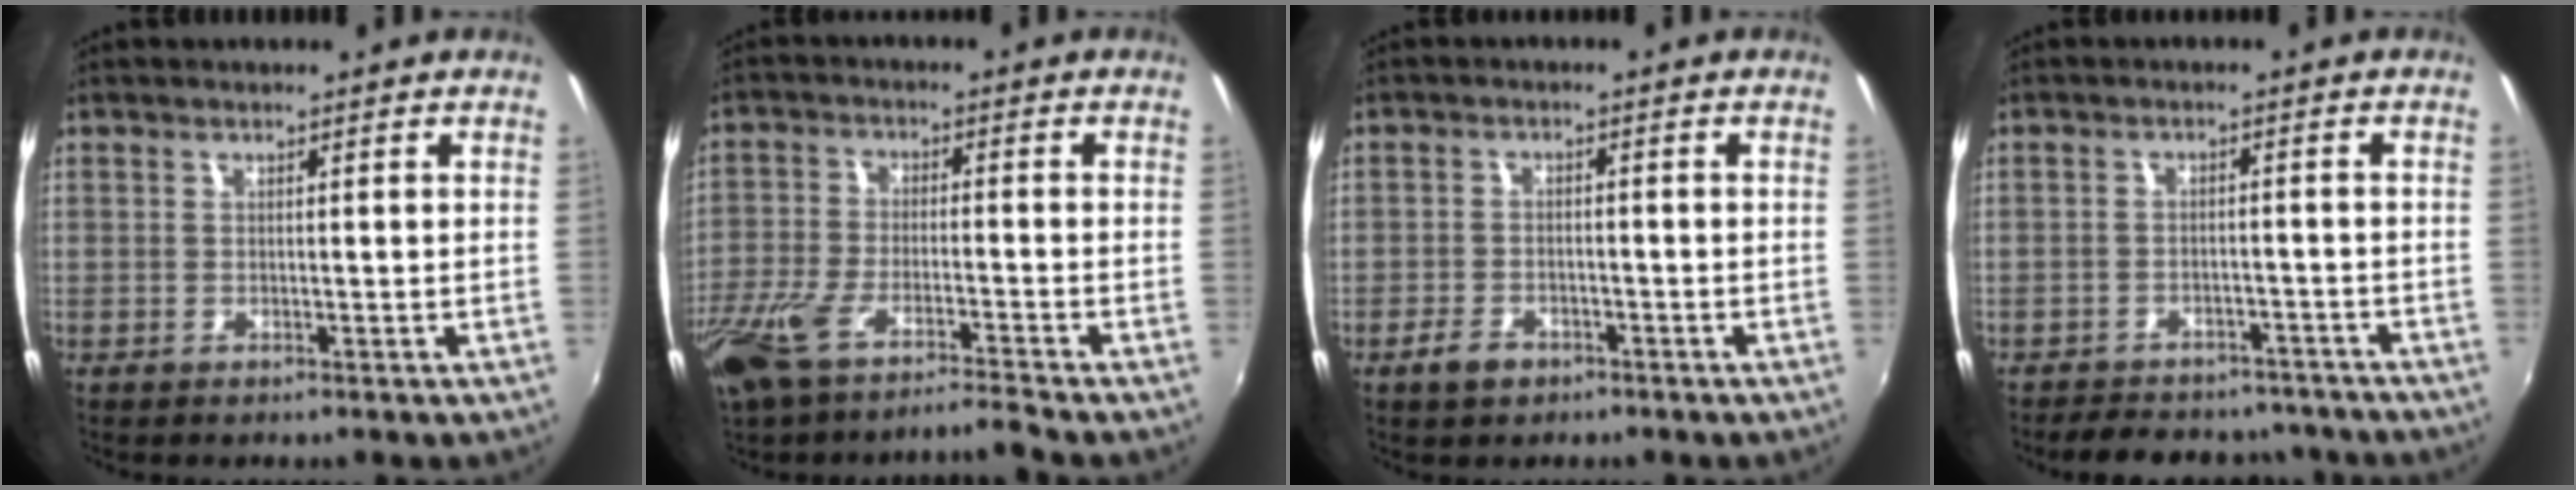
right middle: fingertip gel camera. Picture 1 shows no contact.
{"total": 10.1, "force": [-8.3, 0.7, 5.7], "torque": [-0.138, -0.027, -0.160]}
{"total": 3.9, "force": [-2.6, 2.3, 1.7], "torque": [-0.046, 0.002, -0.043]}
{"total": 13.3, "force": [-11.3, 5.5, 4.3], "torque": [-0.100, 0.012, -0.140]}